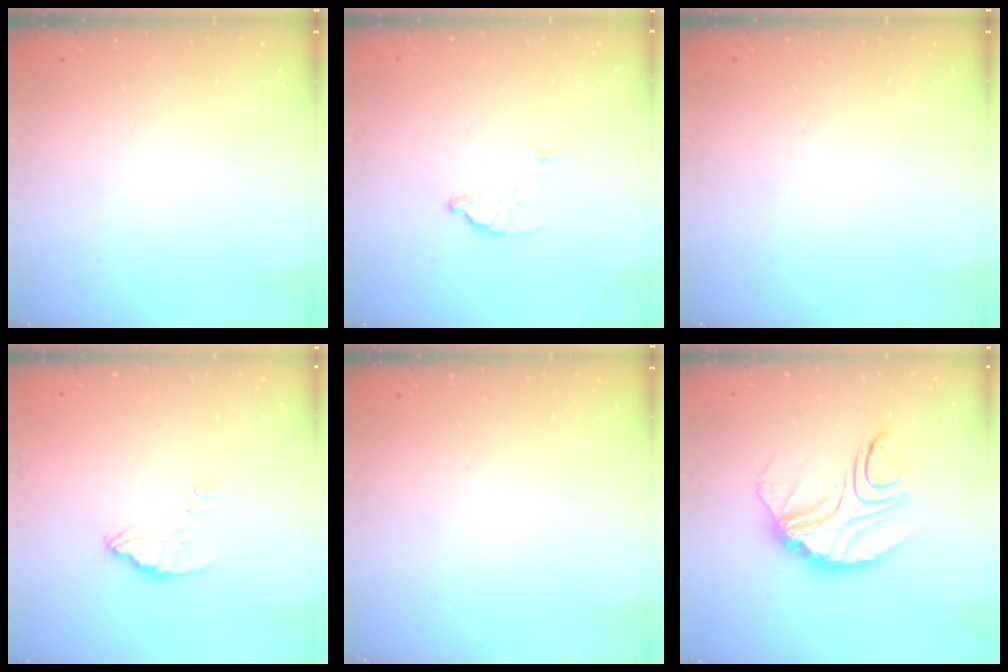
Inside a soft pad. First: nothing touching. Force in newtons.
{"total": 3.0, "press": 3.0, "slide": 0.1}
{"total": 0.0}
{"total": 3.1, "press": 3.1, "slide": 0.2}
{"total": 0.0}
{"total": 11.8, "press": 11.8, "slide": 0.8}